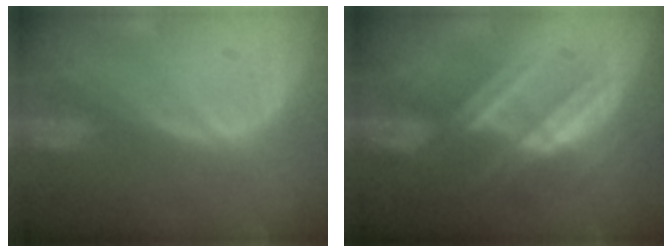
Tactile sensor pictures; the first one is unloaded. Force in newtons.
{"total": 7.3, "press": 6.8, "slide": 2.8}